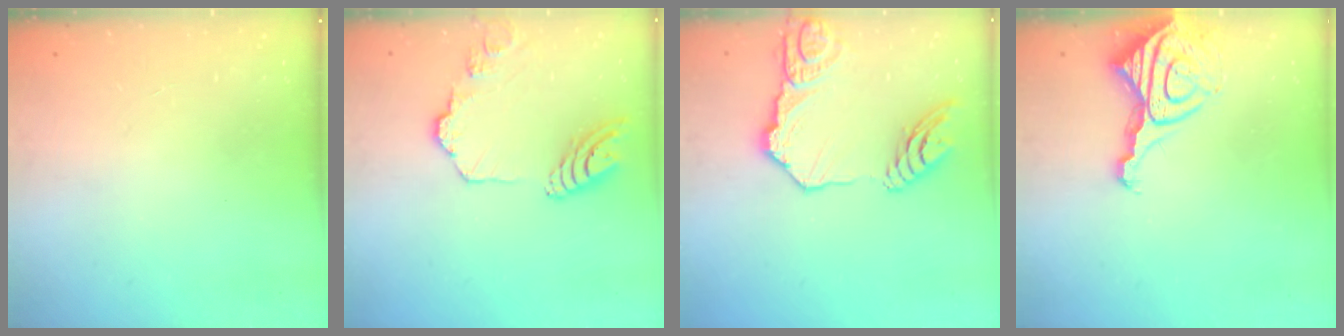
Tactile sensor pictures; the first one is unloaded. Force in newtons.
{"total": 14.2, "press": 14.1, "slide": 1.6}
{"total": 17.1, "press": 17.0, "slide": 1.5}
{"total": 12.0, "press": 12.0, "slide": 1.1}